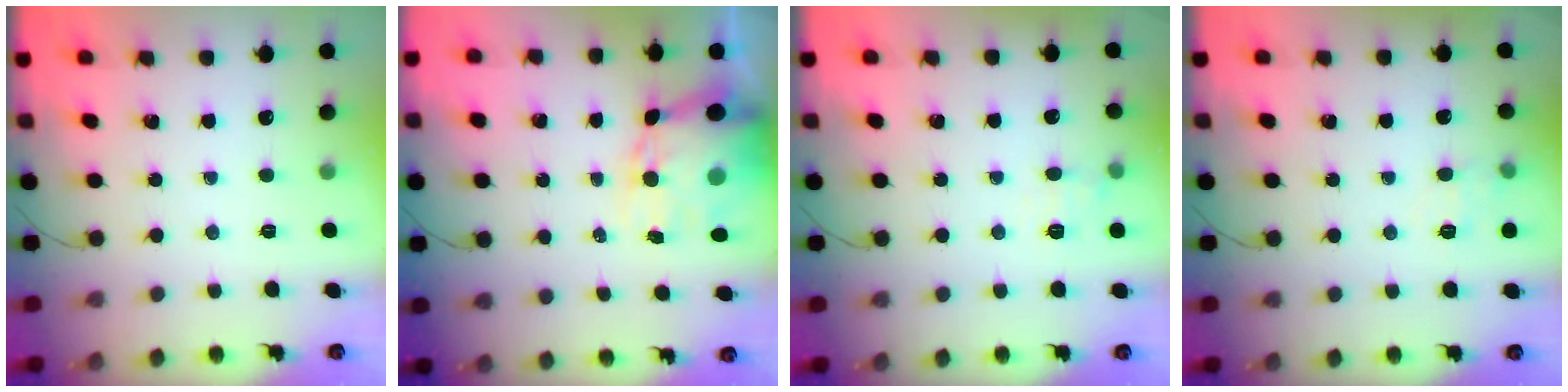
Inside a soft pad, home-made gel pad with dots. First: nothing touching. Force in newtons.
{"total": 12.5, "press": 12.1, "slide": 3.3}
{"total": 7.7, "press": 7.4, "slide": 2.0}
{"total": 6.8, "press": 6.6, "slide": 1.5}